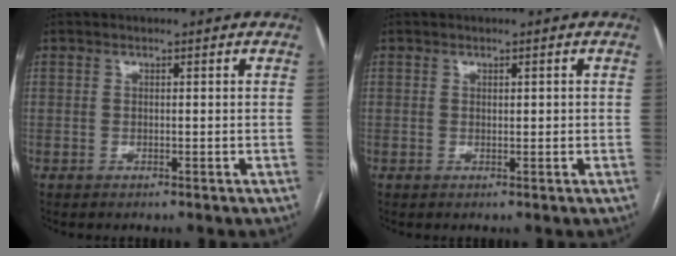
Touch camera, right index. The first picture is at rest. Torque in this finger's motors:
{"motor_torque": [0.00, 0.04, -0.04, -0.01]}